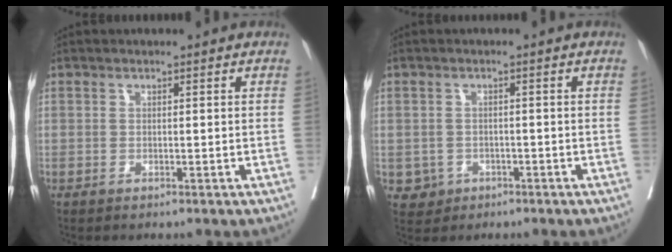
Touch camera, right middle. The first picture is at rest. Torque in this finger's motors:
{"motor_torque": [-0.37, -0.01, -0.03, -0.01]}